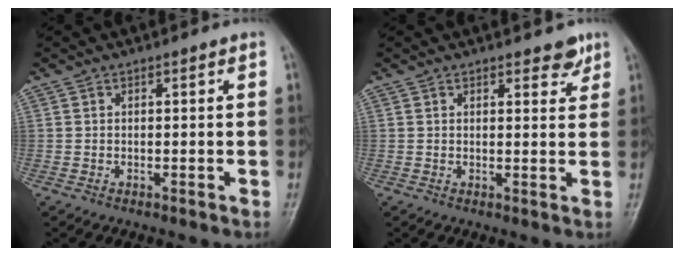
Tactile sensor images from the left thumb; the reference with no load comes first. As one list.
[{"total": 2.9, "force": [2.2, 1.2, 1.5], "torque": [-0.003, -0.014, 0.028]}]